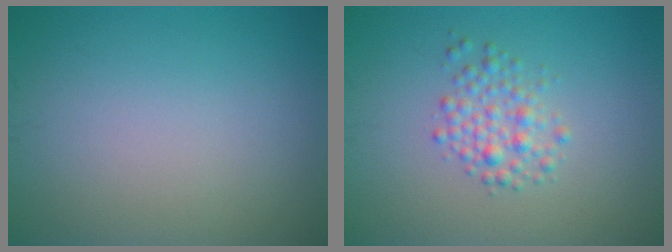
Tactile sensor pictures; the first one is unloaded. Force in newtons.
{"total": 2.4, "press": 2.4, "slide": 0.1}